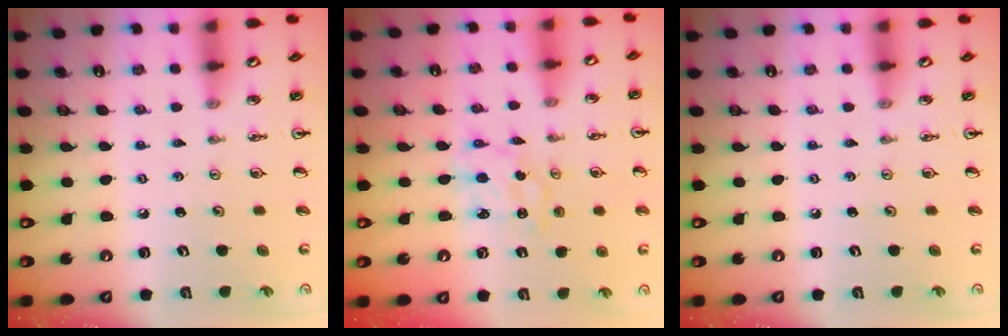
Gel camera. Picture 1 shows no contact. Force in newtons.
{"total": 1.8, "press": 1.8, "slide": 0.1}
{"total": 0.0}